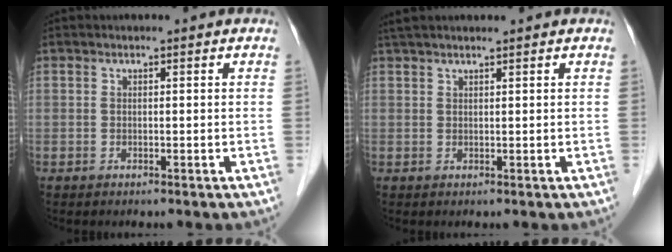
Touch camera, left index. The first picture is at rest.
{"total": 5.0, "force": [4.2, 0.1, 2.6], "torque": [-0.038, 0.033, 0.074]}